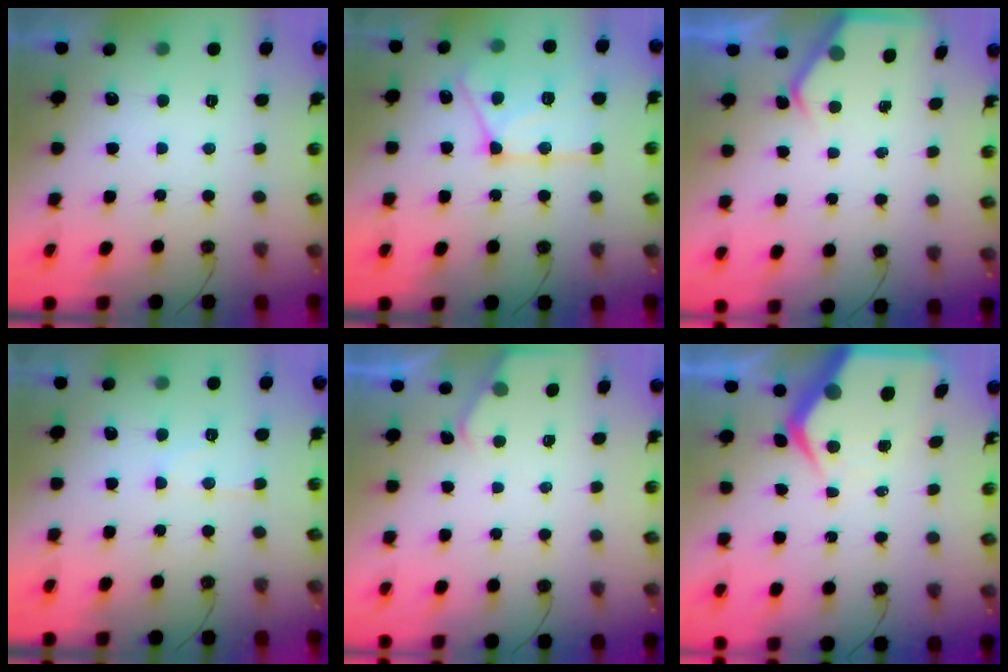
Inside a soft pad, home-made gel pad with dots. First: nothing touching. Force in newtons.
{"total": 17.1, "press": 17.0, "slide": 1.4}
{"total": 3.3, "press": 3.3, "slide": 0.5}
{"total": 7.4, "press": 7.4, "slide": 0.6}
{"total": 2.1, "press": 2.1, "slide": 0.4}
{"total": 9.4, "press": 9.4, "slide": 1.1}